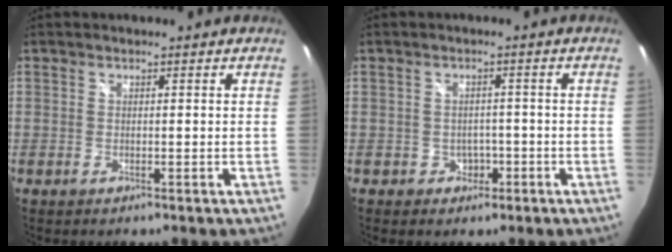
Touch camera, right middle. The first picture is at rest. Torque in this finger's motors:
{"motor_torque": [-0.09, -0.17, 0.08, 0.00]}